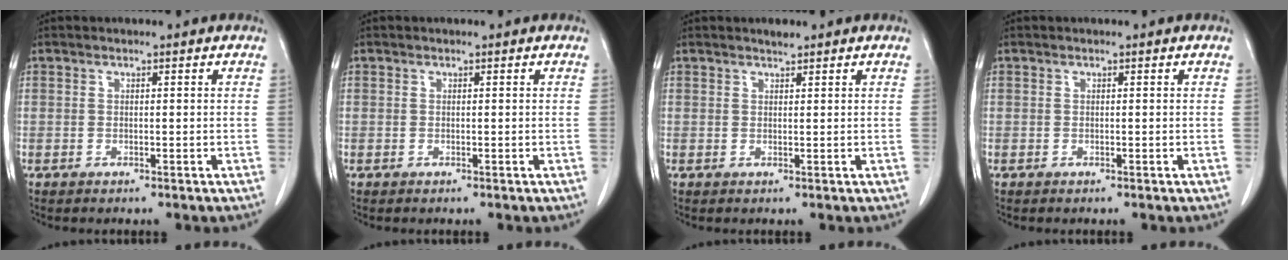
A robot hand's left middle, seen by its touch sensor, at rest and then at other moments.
{"total": 0.0}
{"total": 1.0, "force": [1.0, 0.1, 0.3], "torque": [-0.012, -0.002, 0.019]}
{"total": 0.0}